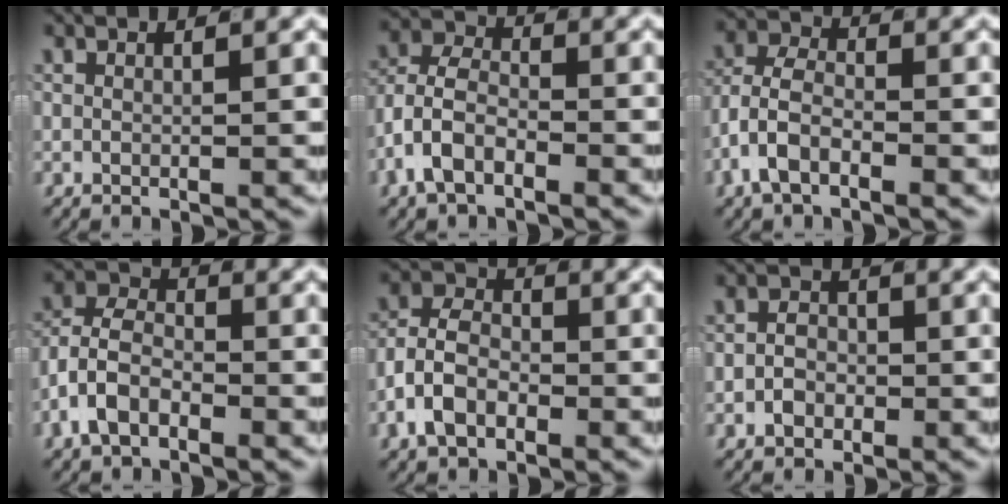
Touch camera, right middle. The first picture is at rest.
{"total": 5.7, "force": [-2.2, 4.0, 3.4], "torque": [-0.069, -0.013, -0.044]}
{"total": 5.1, "force": [-2.0, 3.4, 3.3], "torque": [-0.067, -0.011, -0.038]}
{"total": 5.8, "force": [-2.0, 4.2, 3.5], "torque": [-0.065, -0.011, -0.043]}
{"total": 5.2, "force": [-1.8, 3.6, 3.3], "torque": [-0.059, -0.002, -0.039]}
{"total": 1.9, "force": [-0.9, 1.5, 0.8], "torque": [-0.003, -0.002, -0.018]}